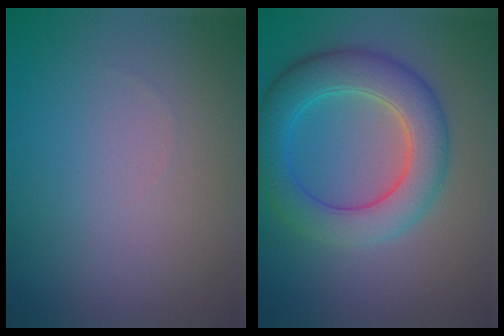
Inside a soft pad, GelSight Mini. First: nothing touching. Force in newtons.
{"total": 6.4, "press": 6.4, "slide": 0.2}